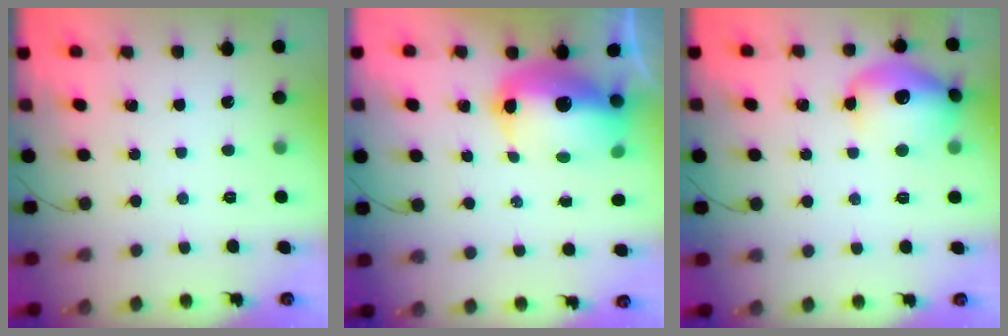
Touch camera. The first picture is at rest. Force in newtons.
{"total": 12.5, "press": 12.2, "slide": 2.7}
{"total": 16.6, "press": 16.5, "slide": 1.7}